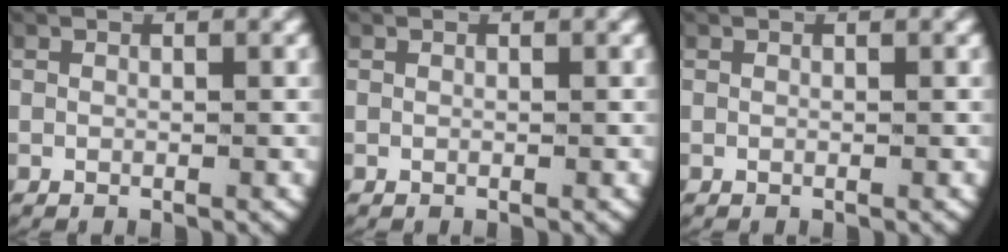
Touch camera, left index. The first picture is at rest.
{"total": 0.0}
{"total": 0.0}